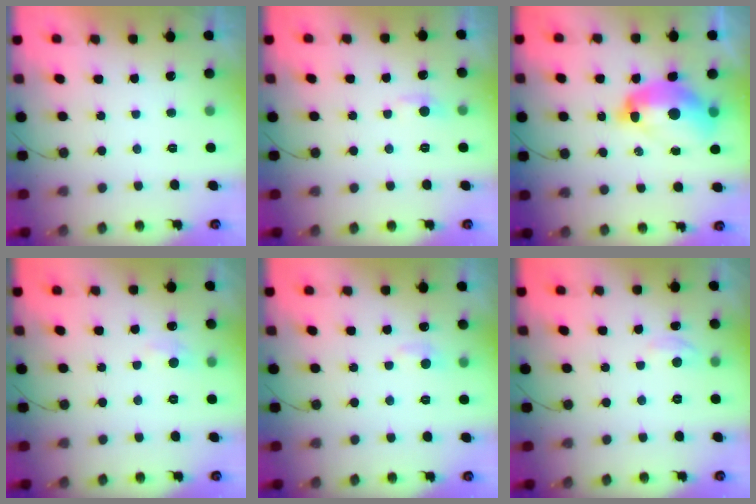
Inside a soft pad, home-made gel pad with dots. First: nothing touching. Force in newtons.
{"total": 4.3, "press": 4.2, "slide": 0.6}
{"total": 14.0, "press": 14.0, "slide": 1.2}
{"total": 5.0, "press": 5.0, "slide": 0.6}
{"total": 4.8, "press": 4.8, "slide": 0.6}
{"total": 3.6, "press": 3.6, "slide": 0.5}